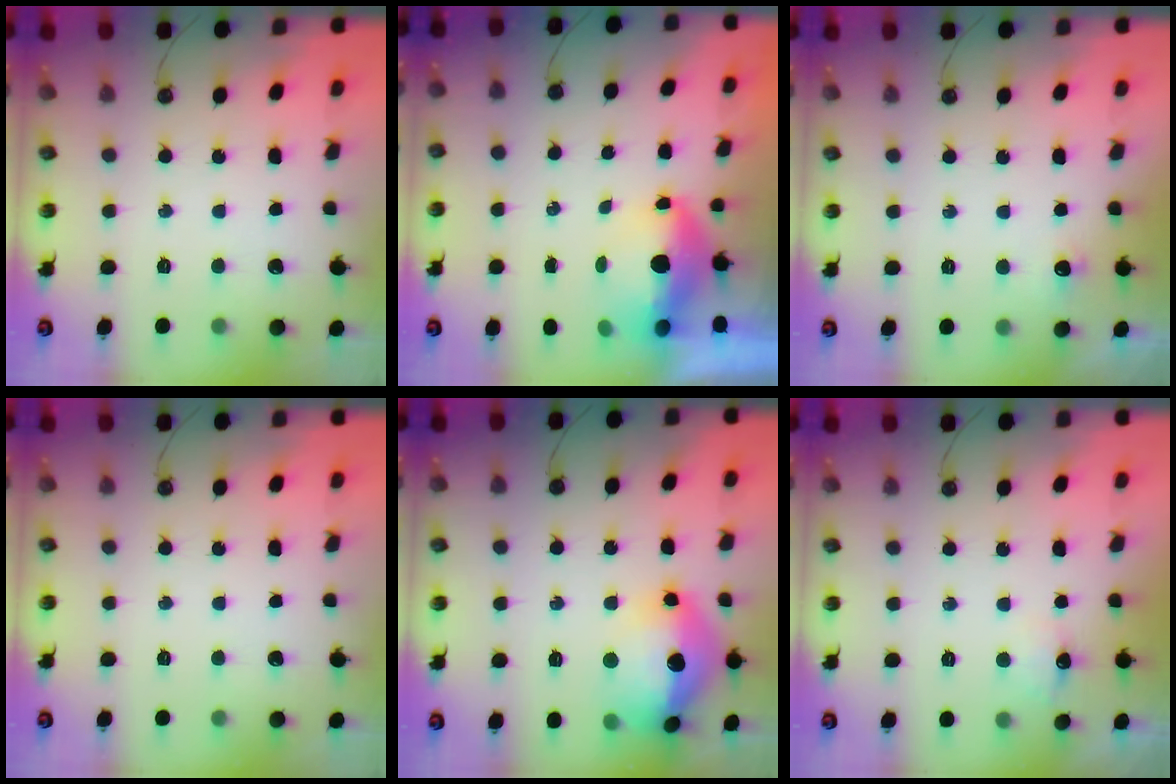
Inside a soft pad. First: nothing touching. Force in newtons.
{"total": 5.4, "press": 5.3, "slide": 0.6}
{"total": 4.9, "press": 4.8, "slide": 1.1}
{"total": 0.0}
{"total": 19.3, "press": 19.2, "slide": 1.6}
{"total": 6.2, "press": 6.1, "slide": 1.2}